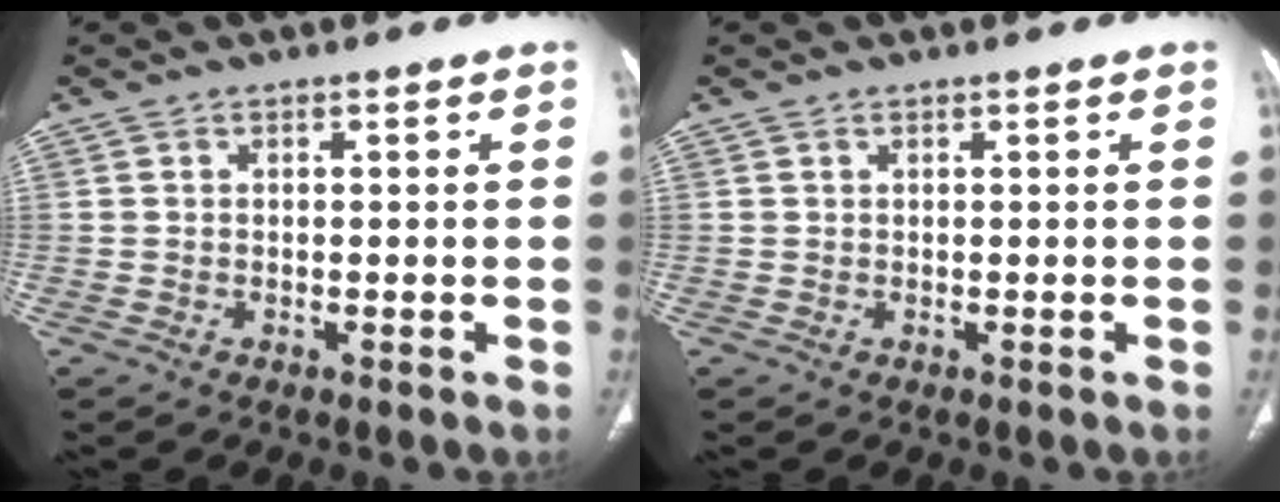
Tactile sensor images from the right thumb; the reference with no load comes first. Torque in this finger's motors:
{"motor_torque": [0.13, -0.01, 0.06, 0.18, 0.01]}